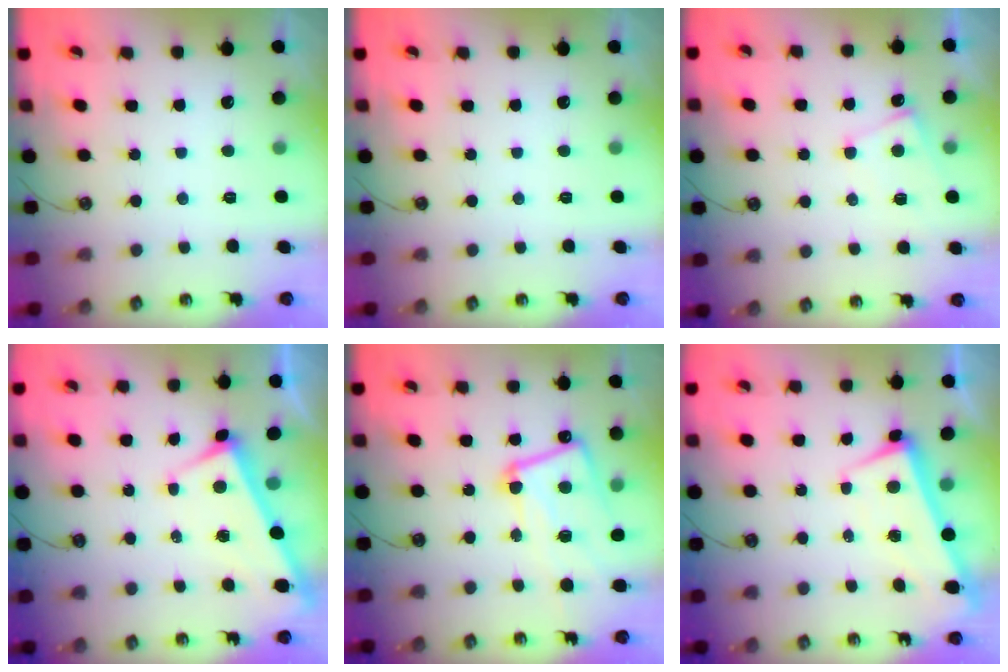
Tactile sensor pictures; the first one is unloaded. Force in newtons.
{"total": 0.0}
{"total": 2.6, "press": 2.5, "slide": 0.5}
{"total": 3.8, "press": 3.8, "slide": 0.2}
{"total": 13.6, "press": 13.5, "slide": 1.6}
{"total": 1.5, "press": 0.5, "slide": 1.4}